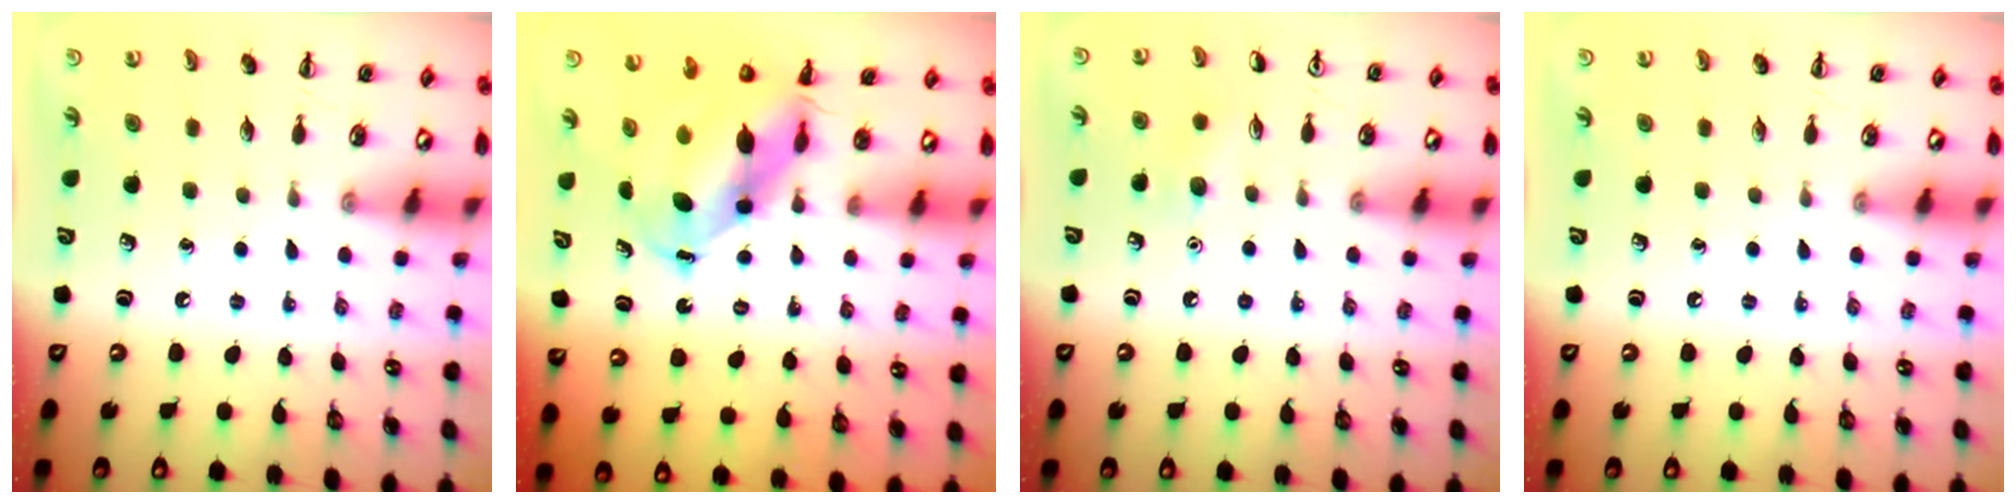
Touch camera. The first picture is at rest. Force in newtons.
{"total": 7.4, "press": 7.1, "slide": 1.9}
{"total": 5.7, "press": 5.5, "slide": 1.6}
{"total": 0.0}